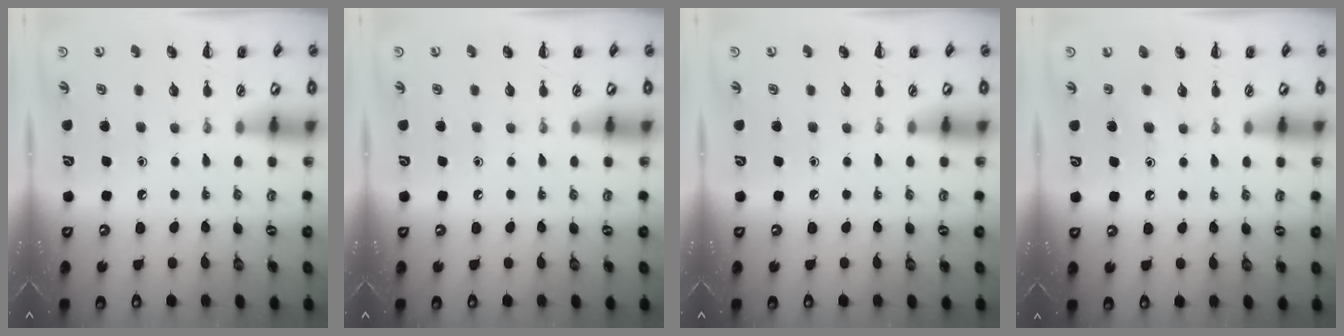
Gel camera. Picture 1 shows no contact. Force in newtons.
{"total": 0.0}
{"total": 0.0}
{"total": 2.8, "press": 2.5, "slide": 1.3}